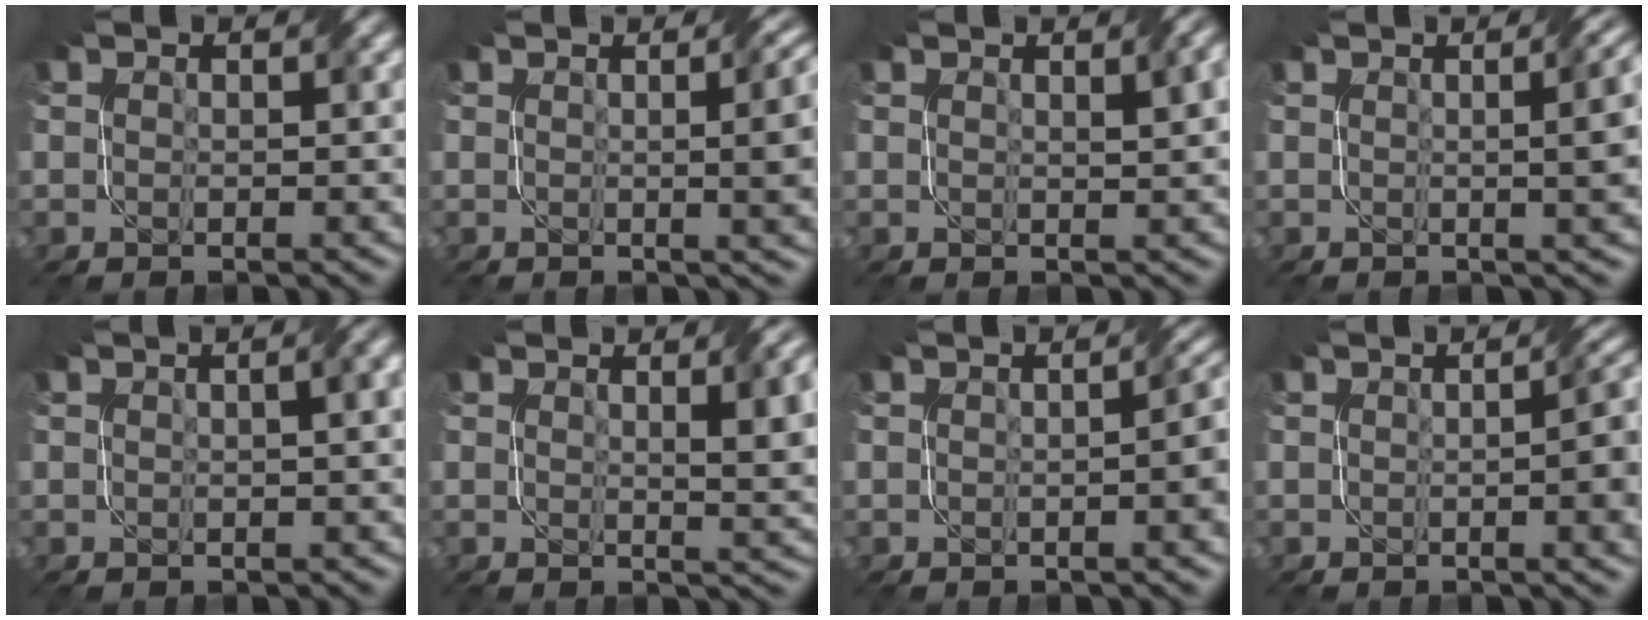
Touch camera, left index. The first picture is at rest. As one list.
[{"total": 8.9, "force": [0.9, 3.8, 8.1], "torque": [-0.041, 0.016, 0.007]}, {"total": 3.0, "force": [1.4, 0.9, 2.5], "torque": [-0.023, 0.006, 0.023]}, {"total": 8.1, "force": [0.9, 3.5, 7.3], "torque": [-0.030, 0.025, 0.002]}, {"total": 4.6, "force": [1.4, 2.1, 3.8], "torque": [-0.026, 0.027, -0.003]}, {"total": 6.2, "force": [1.9, 2.0, 5.5], "torque": [-0.049, 0.002, 0.031]}, {"total": 5.0, "force": [-0.2, 1.7, 4.7], "torque": [-0.032, 0.011, 0.000]}, {"total": 8.1, "force": [0.0, 3.1, 7.4], "torque": [-0.044, 0.015, -0.005]}]